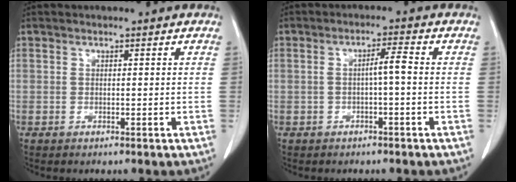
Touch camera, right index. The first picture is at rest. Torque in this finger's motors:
{"motor_torque": [0.41, -0.10, 0.13, 0.06]}